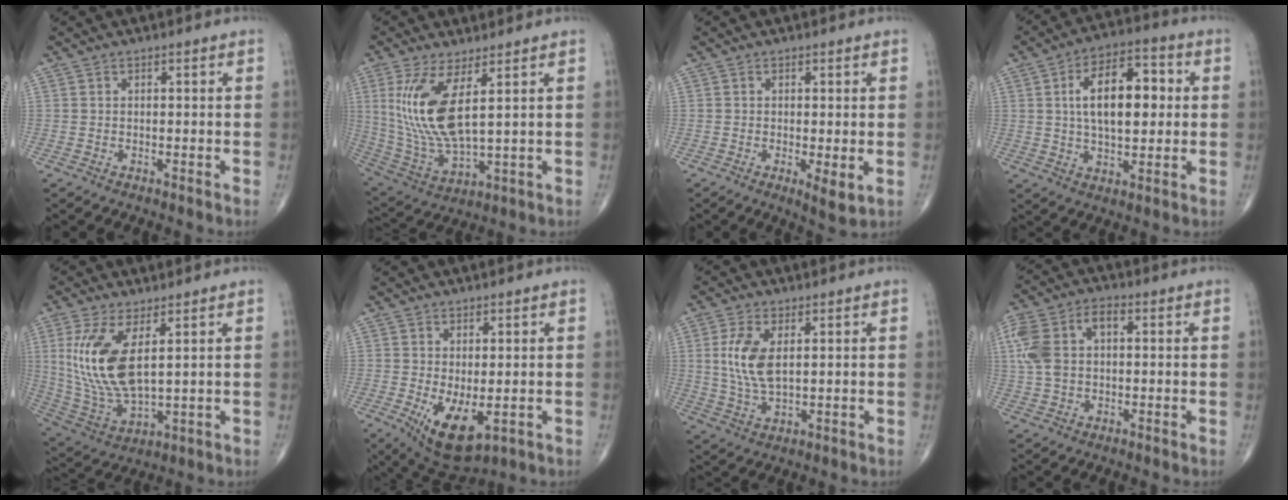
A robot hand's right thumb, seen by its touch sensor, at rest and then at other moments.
{"total": 14.2, "force": [4.0, 4.7, 12.9], "torque": [-0.282, -0.030, 0.094]}
{"total": 3.8, "force": [-0.7, 1.0, 3.6], "torque": [-0.062, -0.015, -0.013]}
{"total": 14.5, "force": [2.0, 7.4, 12.4], "torque": [-0.182, 0.015, 0.029]}
{"total": 14.9, "force": [3.7, 6.2, 13.1], "torque": [-0.281, -0.022, 0.092]}
{"total": 8.8, "force": [-2.0, 4.1, 7.5], "torque": [-0.121, -0.021, -0.015]}
{"total": 8.2, "force": [1.7, 3.9, 7.1], "torque": [-0.155, -0.007, 0.040]}
{"total": 11.1, "force": [1.5, 6.8, 8.6], "torque": [-0.193, 0.033, 0.029]}